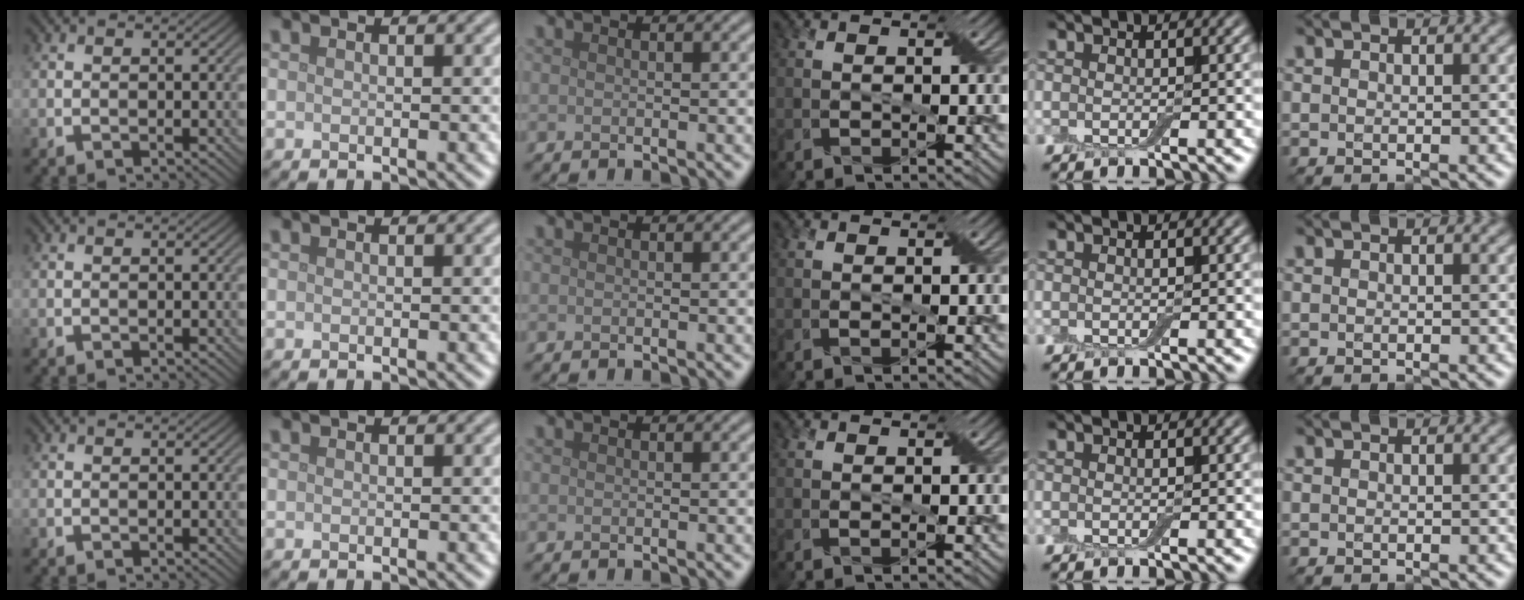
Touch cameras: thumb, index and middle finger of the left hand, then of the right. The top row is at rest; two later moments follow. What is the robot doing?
{"motion": "fold", "object": "bandage"}